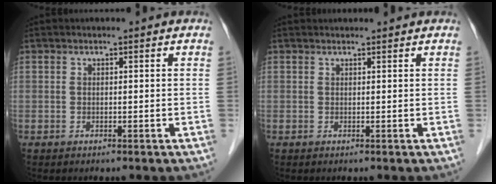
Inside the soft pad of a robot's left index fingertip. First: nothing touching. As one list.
[{"total": 2.4, "force": [2.3, 0.2, 0.4], "torque": [-0.007, 0.025, 0.032]}]